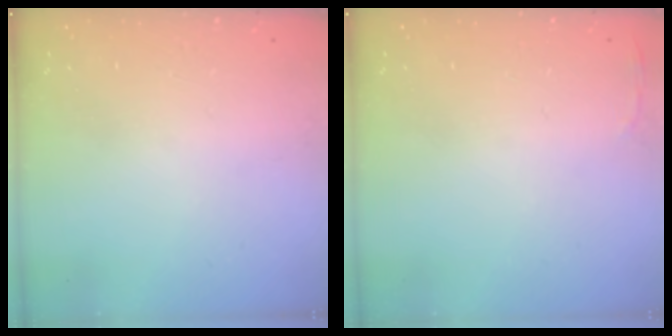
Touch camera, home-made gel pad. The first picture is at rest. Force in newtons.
{"total": 2.8, "press": 2.6, "slide": 0.9}